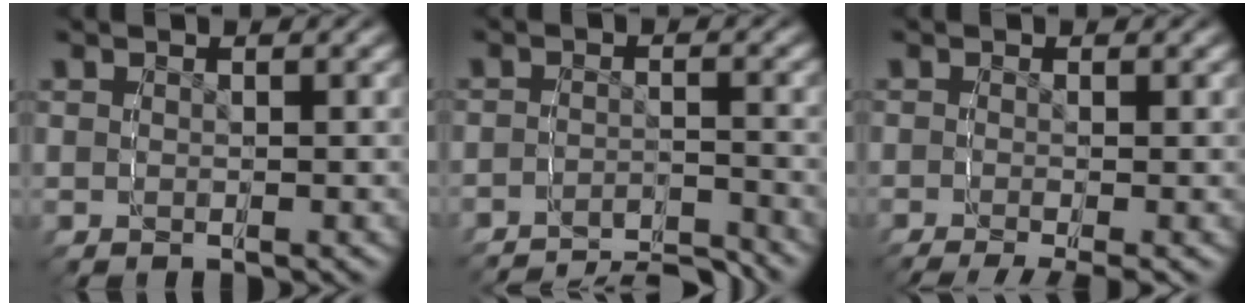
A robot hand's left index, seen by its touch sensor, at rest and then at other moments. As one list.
[{"total": 9.0, "force": [-8.8, 1.3, 1.1], "torque": [0.011, -0.019, -0.145]}, {"total": 4.0, "force": [-3.4, 0.8, 2.0], "torque": [-0.029, -0.009, -0.050]}]